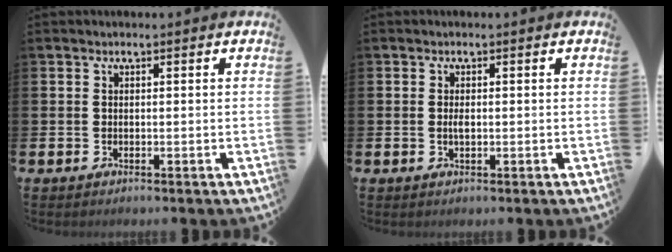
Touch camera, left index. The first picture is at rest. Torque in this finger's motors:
{"motor_torque": [0.33, 0.09, 0.16, 0.07]}